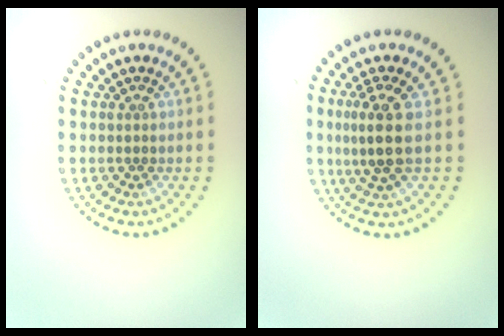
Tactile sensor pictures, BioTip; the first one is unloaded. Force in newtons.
{"total": 3.3, "press": 2.9, "slide": 1.6}